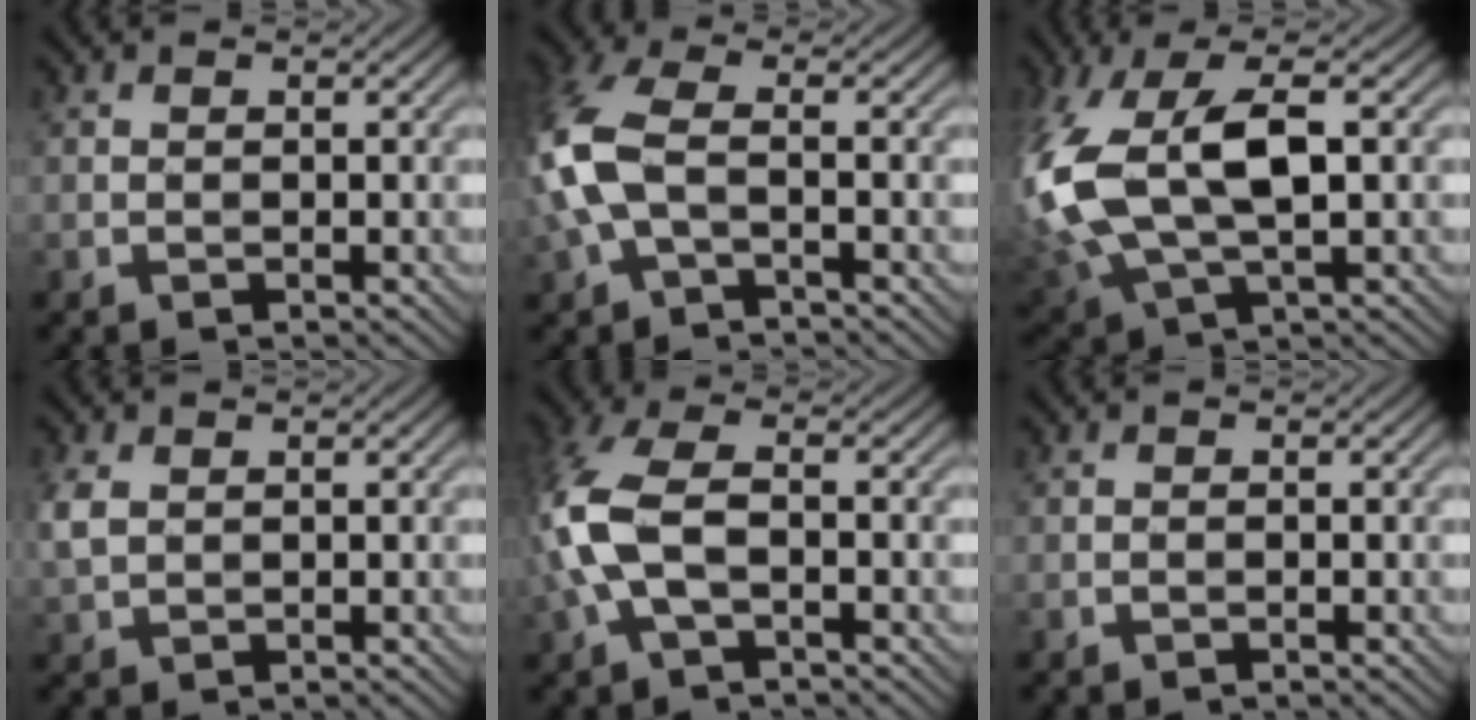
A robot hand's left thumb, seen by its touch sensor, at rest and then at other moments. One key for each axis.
{"total": 7.7, "fx": -1.2, "fy": 3.8, "fz": 6.6, "tx": -0.177, "ty": 0.010, "tz": -0.037}
{"total": 14.2, "fx": 1.0, "fy": 7.4, "fz": 12.1, "tx": -0.300, "ty": -0.004, "tz": 0.024}
{"total": 2.9, "fx": 0.7, "fy": 2.0, "fz": 1.9, "tx": -0.060, "ty": 0.000, "tz": 0.016}
{"total": 8.5, "fx": -1.4, "fy": 4.1, "fz": 7.3, "tx": -0.192, "ty": 0.010, "tz": -0.037}
{"total": 0.0}